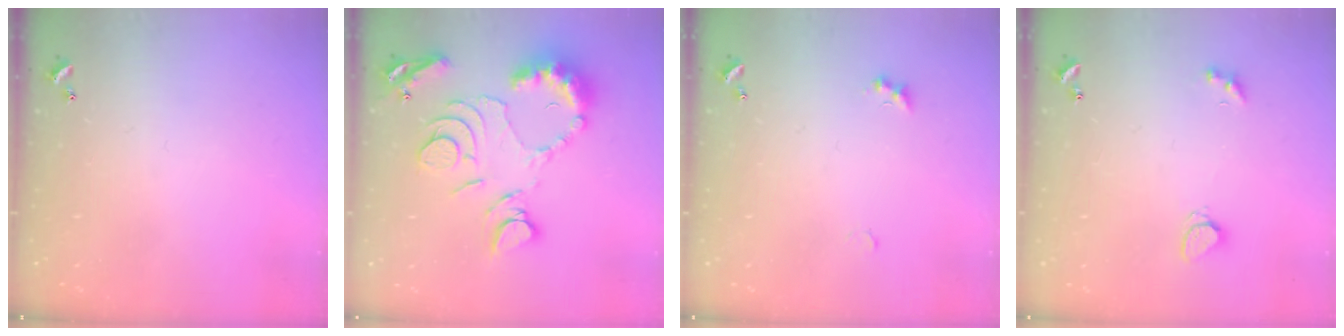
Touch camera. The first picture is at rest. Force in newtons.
{"total": 15.9, "press": 15.8, "slide": 1.7}
{"total": 3.8, "press": 3.7, "slide": 0.7}
{"total": 3.2, "press": 3.2, "slide": 0.6}